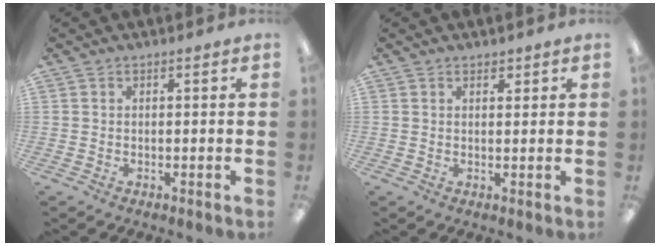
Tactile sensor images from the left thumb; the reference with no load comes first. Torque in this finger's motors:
{"motor_torque": [0.05, -0.30, -0.41, 0.00, -0.03]}